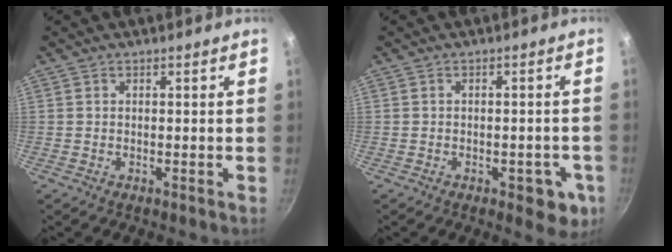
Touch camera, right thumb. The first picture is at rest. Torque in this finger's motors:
{"motor_torque": [-0.31, 0.11, -0.19, 0.09, 0.02]}